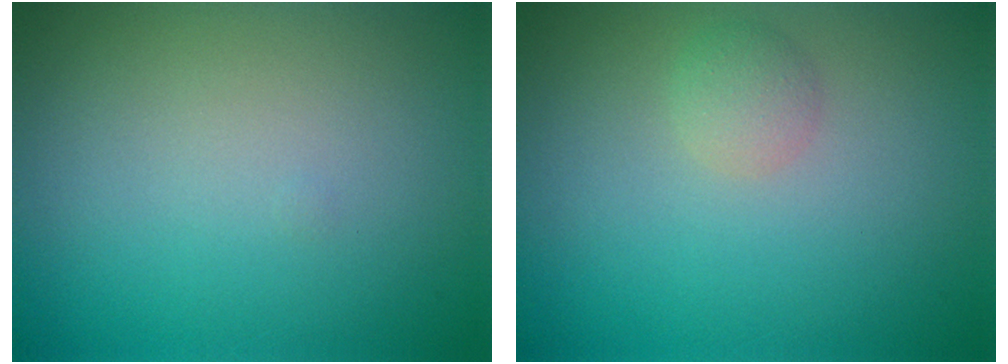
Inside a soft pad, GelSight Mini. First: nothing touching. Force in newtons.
{"total": 1.4, "press": 1.4, "slide": 0.1}